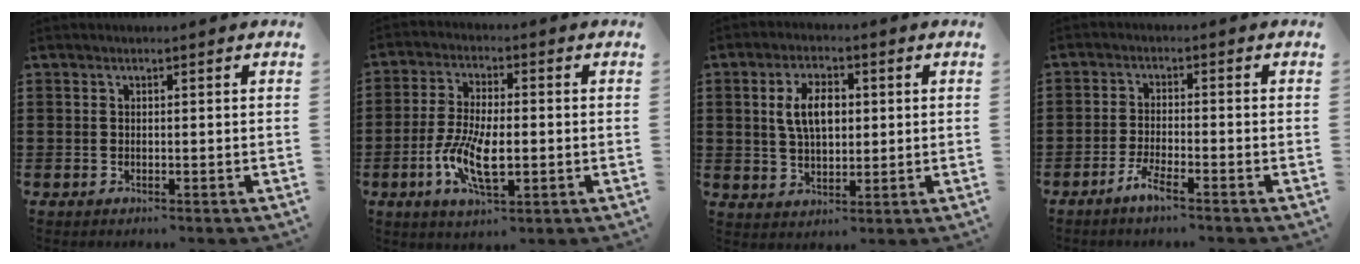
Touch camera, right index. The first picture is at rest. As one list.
[{"total": 9.1, "force": [-2.2, 3.6, 8.0], "torque": [-0.181, -0.014, -0.045]}, {"total": 6.4, "force": [1.2, 3.5, 5.3], "torque": [-0.110, 0.007, 0.014]}, {"total": 3.1, "force": [-2.5, 0.0, 1.9], "torque": [-0.048, -0.001, -0.050]}]